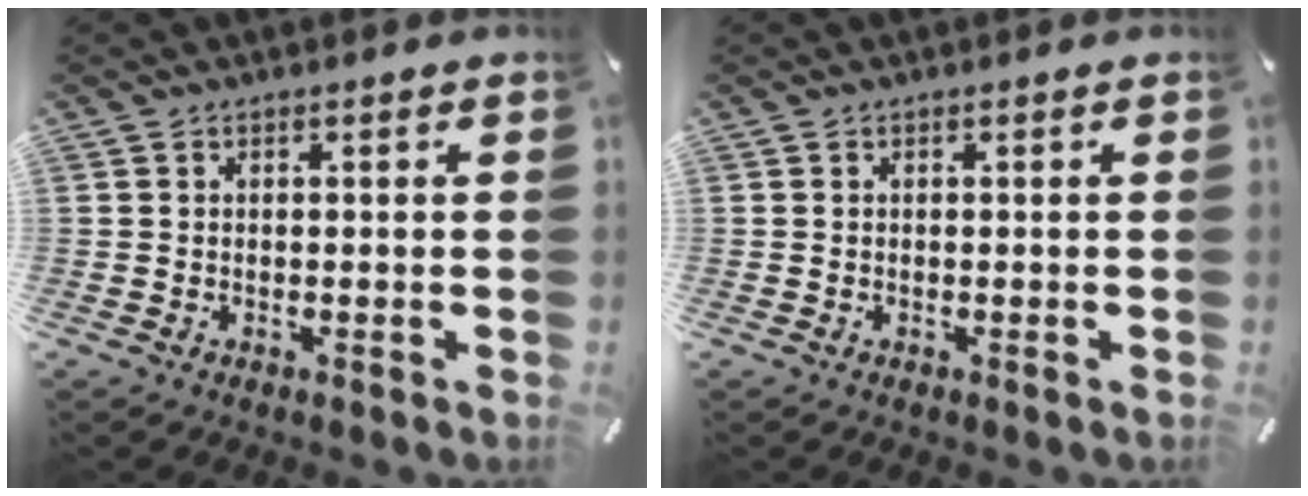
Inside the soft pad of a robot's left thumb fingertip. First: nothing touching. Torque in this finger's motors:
{"motor_torque": [0.00, 0.00, 0.00, 0.00, 0.00]}